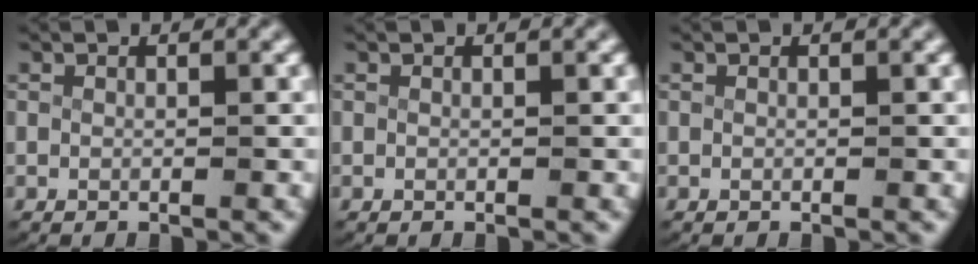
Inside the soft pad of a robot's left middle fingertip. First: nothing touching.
{"total": 0.0}
{"total": 0.0}